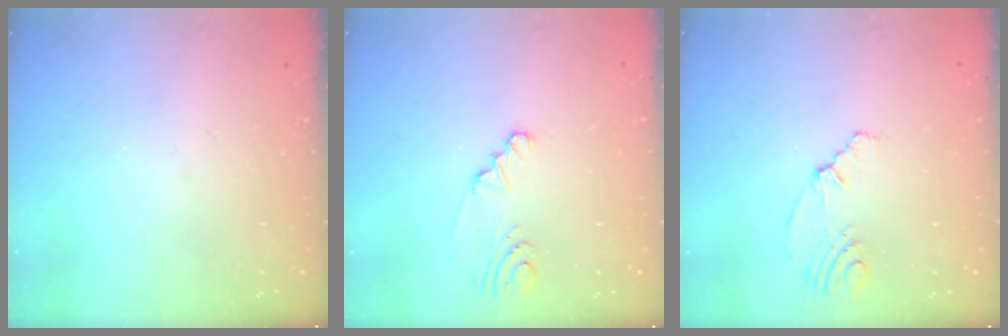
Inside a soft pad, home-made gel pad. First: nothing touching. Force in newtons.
{"total": 1.2, "press": 1.2, "slide": 0.1}
{"total": 4.1, "press": 1.4, "slide": 3.9}